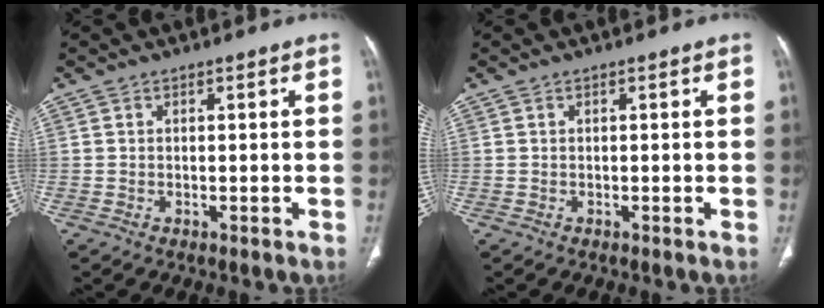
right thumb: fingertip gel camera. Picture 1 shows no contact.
{"total": 0.0}